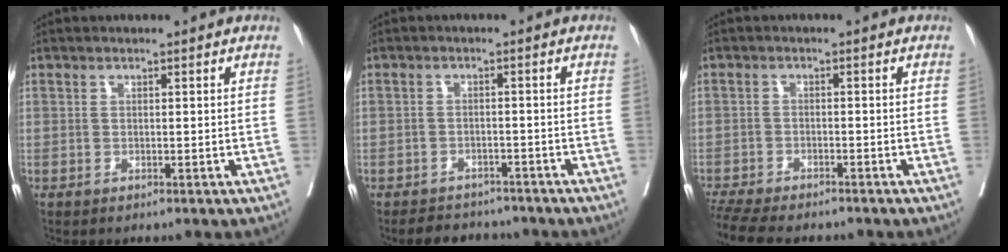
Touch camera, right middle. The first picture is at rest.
{"total": 5.9, "force": [-5.3, 2.4, 0.8], "torque": [-0.010, -0.003, -0.073]}
{"total": 11.4, "force": [-9.9, 2.4, 5.0], "torque": [-0.091, -0.015, -0.150]}